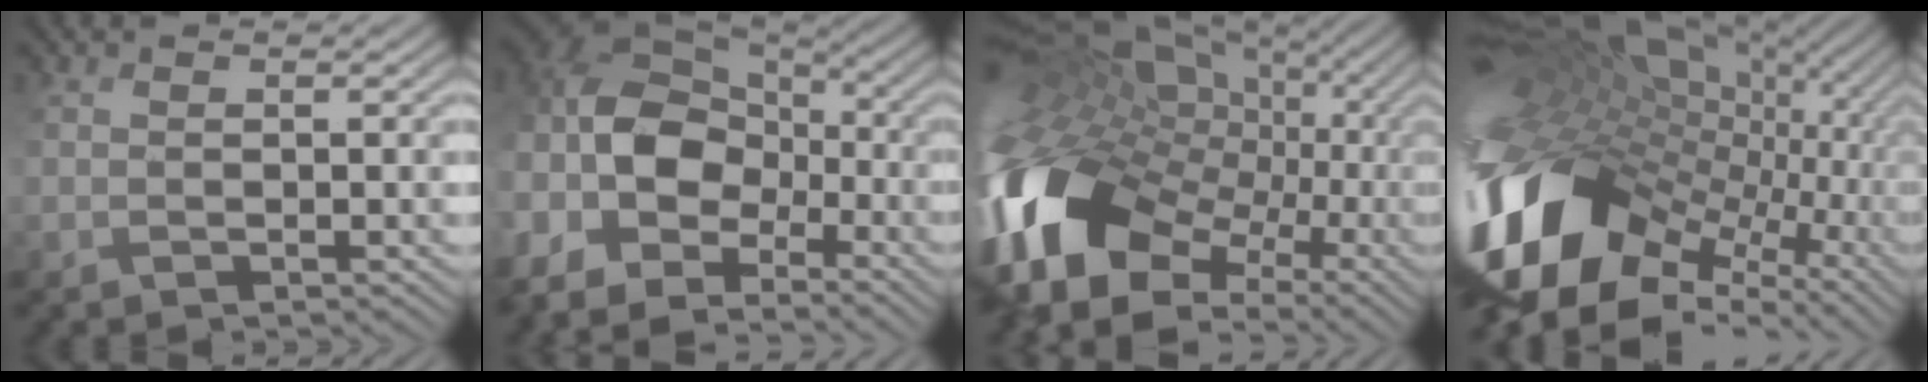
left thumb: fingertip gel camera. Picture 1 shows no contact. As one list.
[{"total": 13.6, "force": [-4.8, 8.5, 9.5], "torque": [-0.217, -0.010, -0.105]}, {"total": 19.1, "force": [-3.1, 13.1, 13.5], "torque": [-0.314, -0.013, -0.052]}, {"total": 19.2, "force": [-1.0, 13.3, 13.9], "torque": [-0.306, -0.025, -0.005]}]